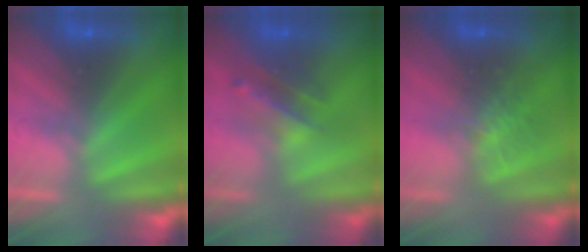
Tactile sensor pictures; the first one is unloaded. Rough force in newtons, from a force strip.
{"total": 2.4}
{"total": 2.7}